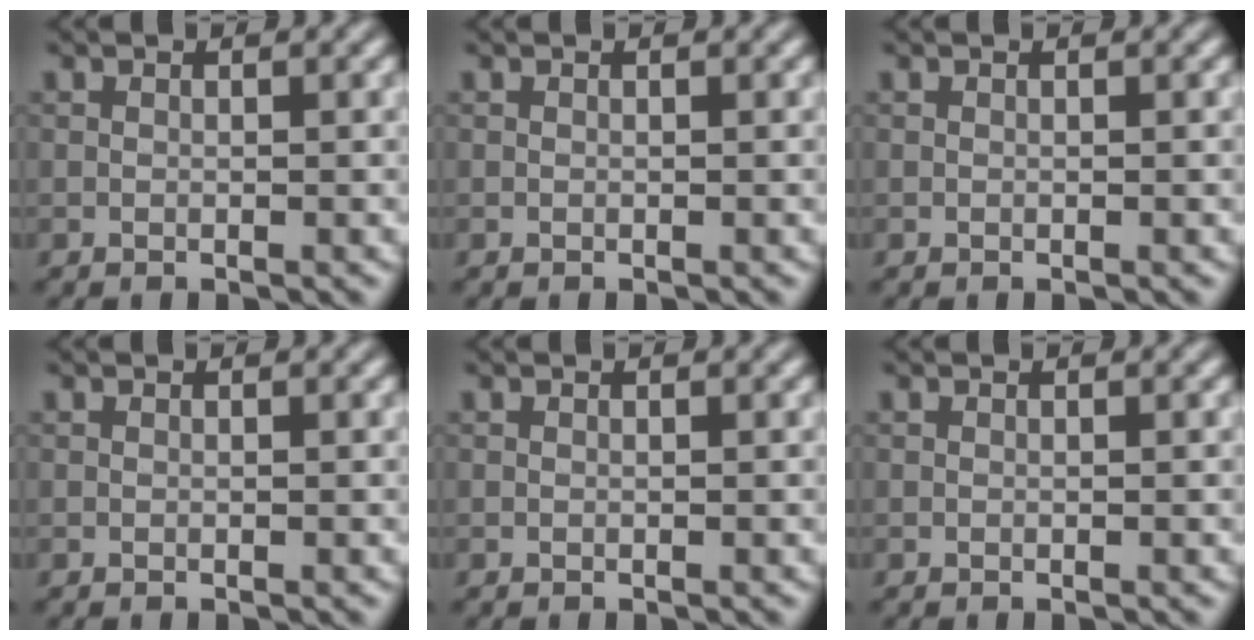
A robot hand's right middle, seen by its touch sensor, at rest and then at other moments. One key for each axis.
{"total": 0.0}
{"total": 0.0}
{"total": 0.0}
{"total": 0.0}
{"total": 0.0}